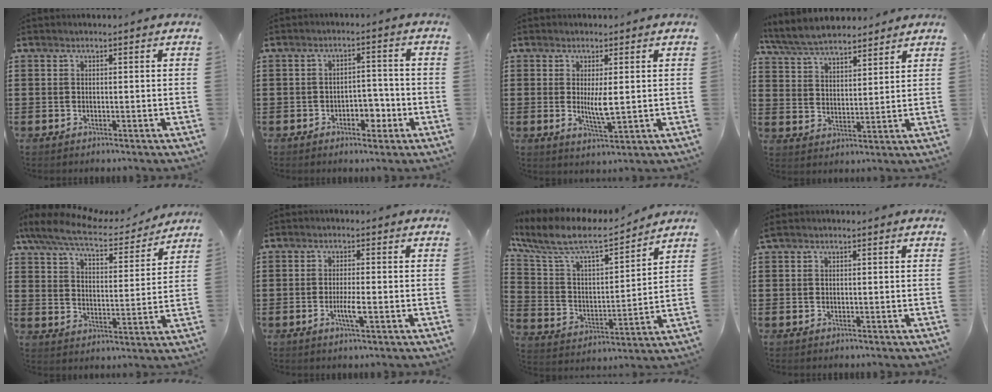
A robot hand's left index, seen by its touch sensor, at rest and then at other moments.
{"total": 3.7, "force": [-2.1, 2.1, 2.3], "torque": [-0.043, 0.006, -0.042]}
{"total": 4.4, "force": [0.5, 0.8, 4.3], "torque": [-0.079, -0.009, 0.004]}
{"total": 6.5, "force": [6.0, 1.5, 1.9], "torque": [-0.061, -0.018, 0.109]}
{"total": 8.2, "force": [7.2, 1.2, 3.7], "torque": [-0.101, -0.035, 0.125]}
{"total": 3.4, "force": [-0.9, 0.4, 3.2], "torque": [-0.062, -0.003, -0.019]}
{"total": 8.5, "force": [7.1, 1.9, 4.3], "torque": [-0.115, -0.043, 0.116]}
{"total": 0.0}